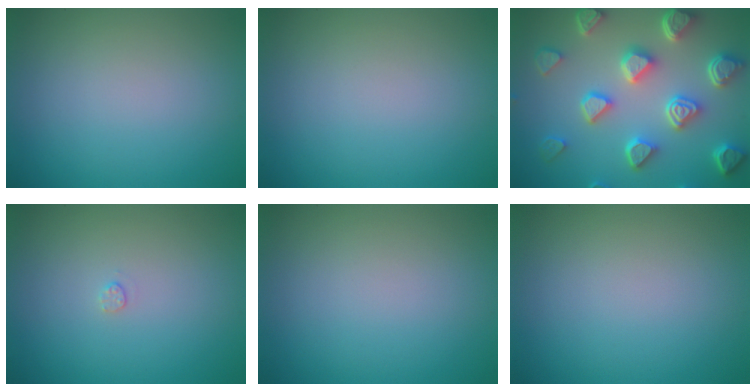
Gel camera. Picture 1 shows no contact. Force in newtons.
{"total": 0.0}
{"total": 7.3, "press": 6.0, "slide": 4.2}
{"total": 0.5, "press": 0.5, "slide": 0.2}
{"total": 0.0}
{"total": 0.0}